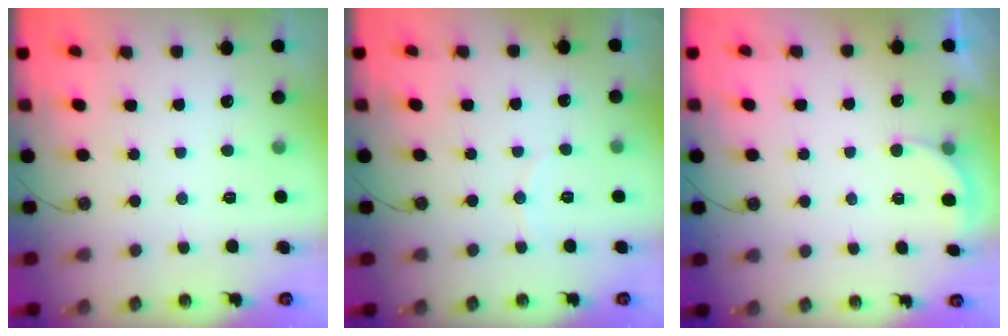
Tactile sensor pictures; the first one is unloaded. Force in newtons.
{"total": 2.7, "press": 2.7, "slide": 0.3}
{"total": 2.1, "press": 2.0, "slide": 0.6}